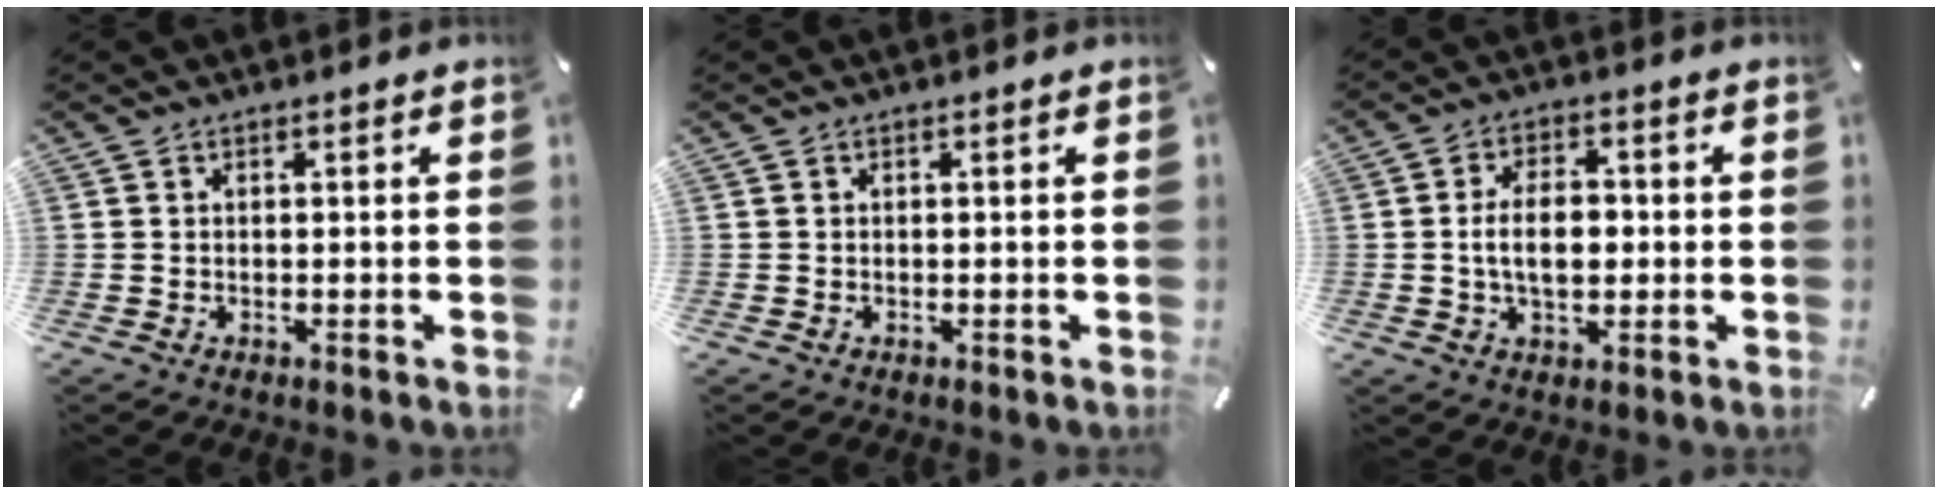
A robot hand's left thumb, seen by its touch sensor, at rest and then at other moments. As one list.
[{"total": 0.0}, {"total": 8.4, "force": [-0.4, 5.2, 6.6], "torque": [-0.117, 0.007, -0.011]}]